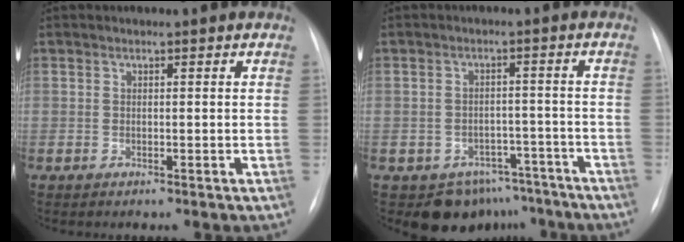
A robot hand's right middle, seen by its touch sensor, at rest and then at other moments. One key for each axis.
{"total": 7.8, "fx": -5.9, "fy": 5.2, "fz": 0.6, "tx": 0.016, "ty": 0.028, "tz": -0.072}